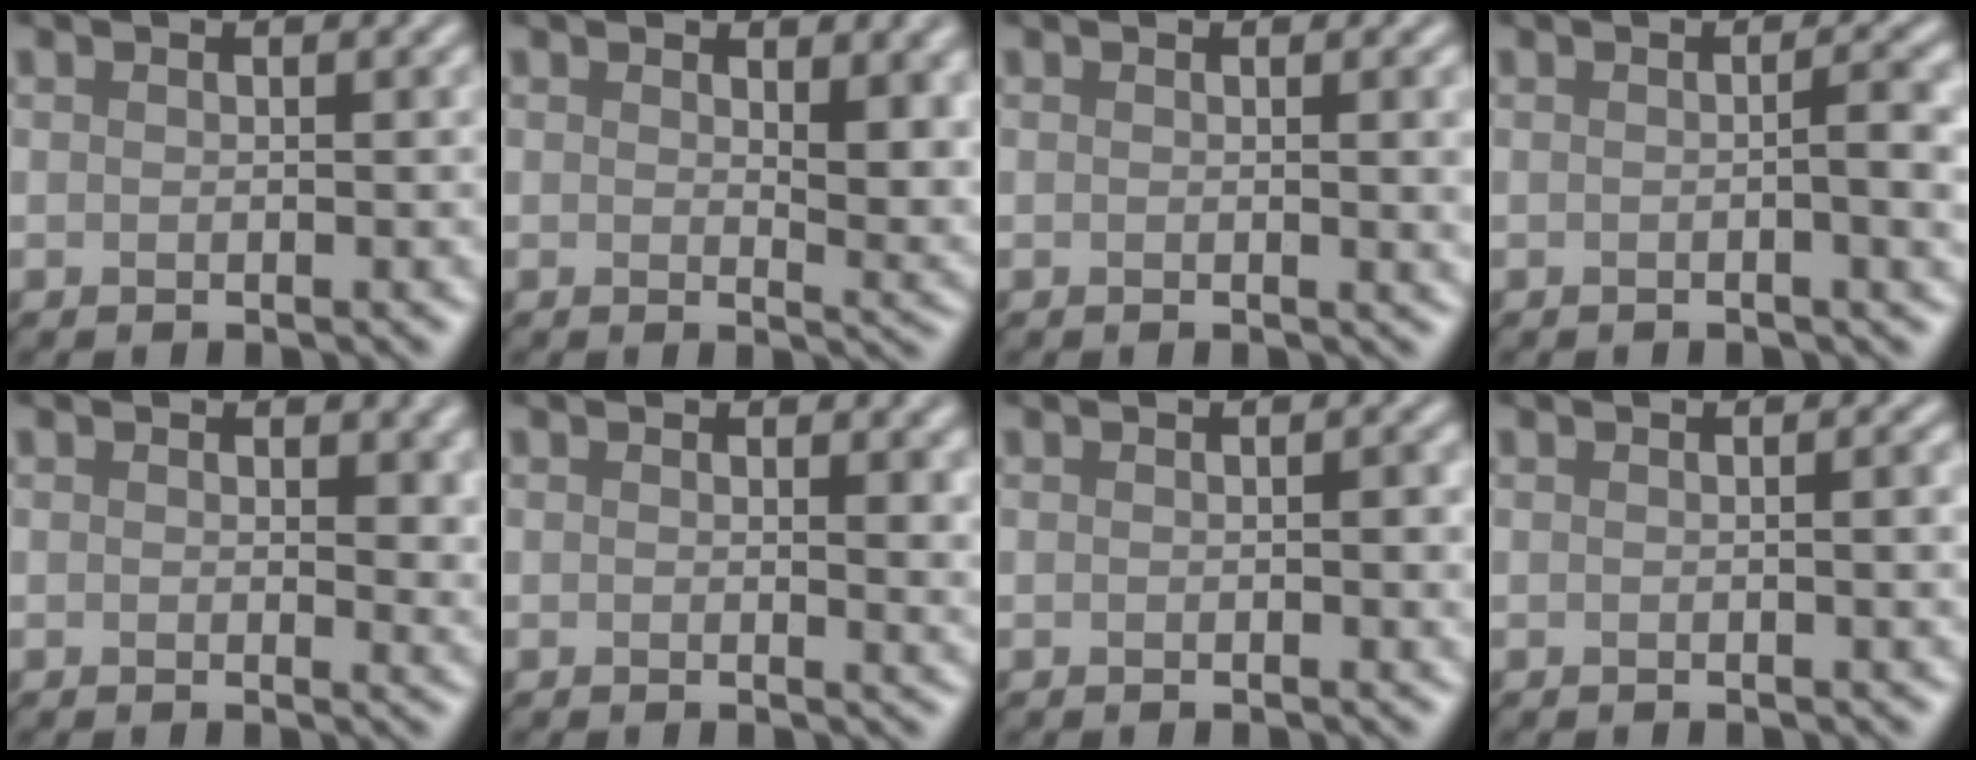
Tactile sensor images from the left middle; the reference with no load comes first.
{"total": 3.8, "force": [1.5, 1.6, 3.1], "torque": [-0.041, -0.008, 0.028]}
{"total": 2.5, "force": [0.2, 0.8, 2.4], "torque": [-0.021, -0.001, 0.000]}
{"total": 3.1, "force": [-0.1, 0.7, 3.0], "torque": [-0.037, 0.004, -0.006]}
{"total": 2.6, "force": [0.8, 1.5, 1.9], "torque": [-0.019, -0.004, 0.008]}
{"total": 1.7, "force": [0.6, 0.5, 1.5], "torque": [-0.014, -0.005, 0.009]}
{"total": 1.0, "force": [0.0, 0.2, 1.0], "torque": [-0.012, -0.002, 0.000]}
{"total": 1.9, "force": [0.0, 0.5, 1.8], "torque": [-0.021, 0.003, -0.002]}